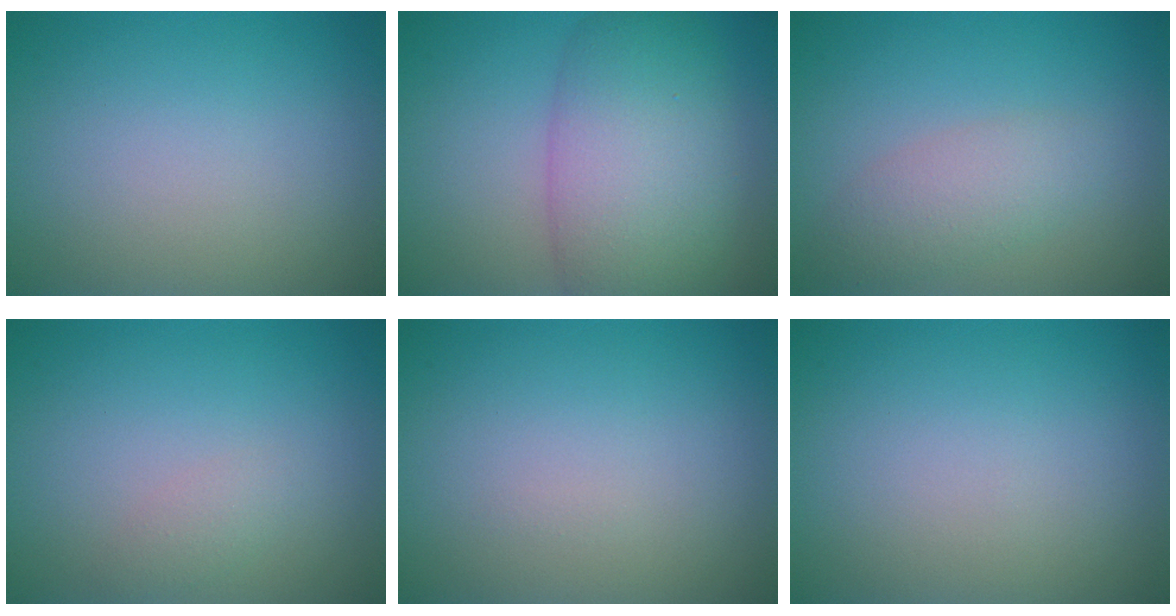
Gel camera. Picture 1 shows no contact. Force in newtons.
{"total": 8.6, "press": 8.6, "slide": 0.3}
{"total": 3.0, "press": 3.0, "slide": 0.1}
{"total": 1.1, "press": 1.1, "slide": 0.0}
{"total": 0.0}
{"total": 0.0}